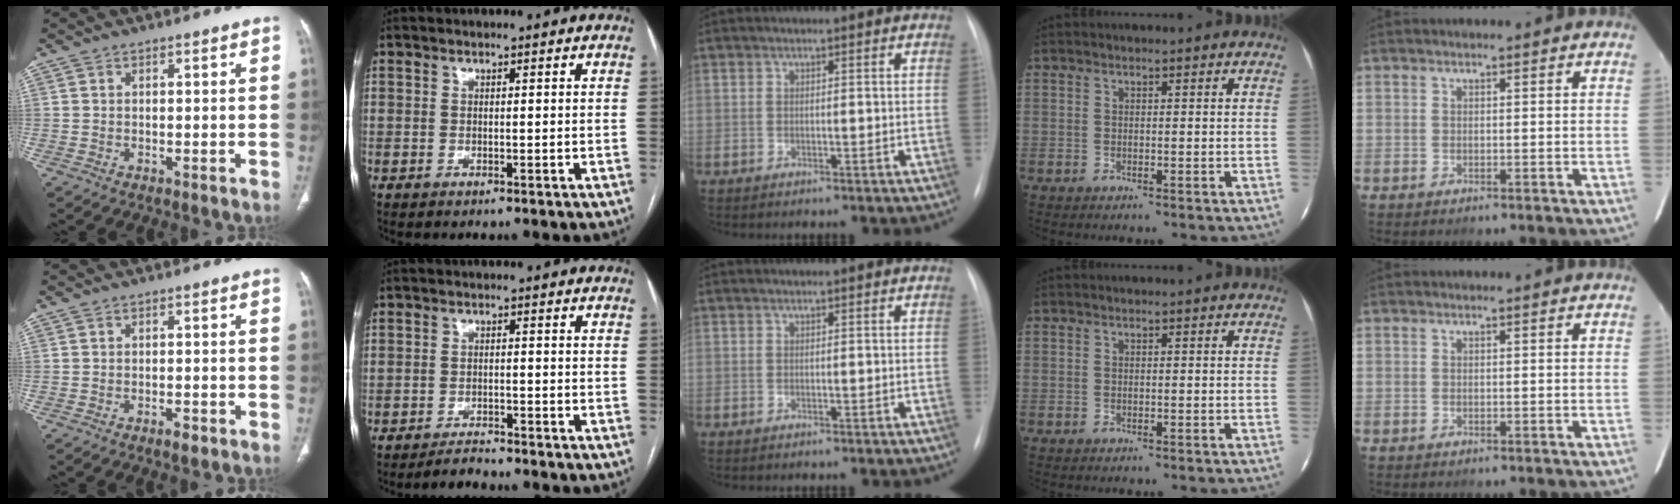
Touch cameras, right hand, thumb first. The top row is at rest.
{"thumb": {"total": 1.9, "force": [-1.2, 0.7, 1.3], "torque": [-0.023, 0.002, -0.019]}, "index": {"total": 2.2, "force": [-2.2, 0.0, 0.1], "torque": [0.000, -0.008, -0.037]}}